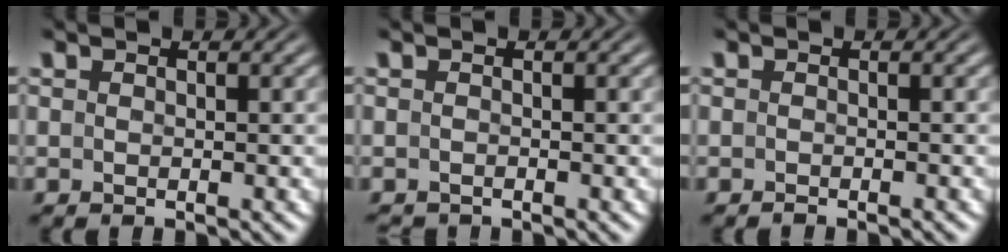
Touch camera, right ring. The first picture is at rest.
{"total": 1.2, "force": [-1.2, -0.1, -0.2], "torque": [-0.003, -0.012, -0.014]}
{"total": 0.9, "force": [-0.8, -0.3, 0.0], "torque": [0.001, -0.001, -0.013]}